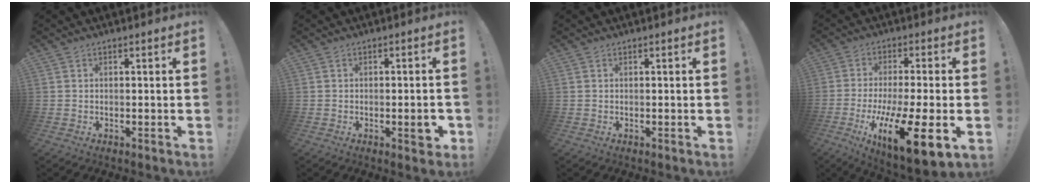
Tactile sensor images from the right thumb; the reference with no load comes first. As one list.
[{"total": 4.4, "force": [-1.3, 1.3, 4.0], "torque": [-0.048, 0.000, -0.020]}, {"total": 0.0}, {"total": 16.6, "force": [-6.6, 3.9, 14.7], "torque": [-0.251, 0.024, -0.101]}]